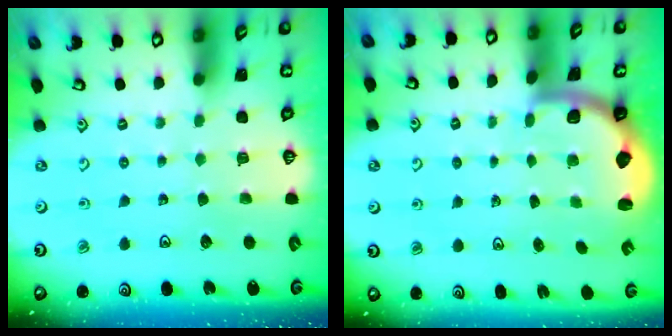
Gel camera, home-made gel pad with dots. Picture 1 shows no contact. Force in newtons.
{"total": 1.9, "press": 1.8, "slide": 0.5}